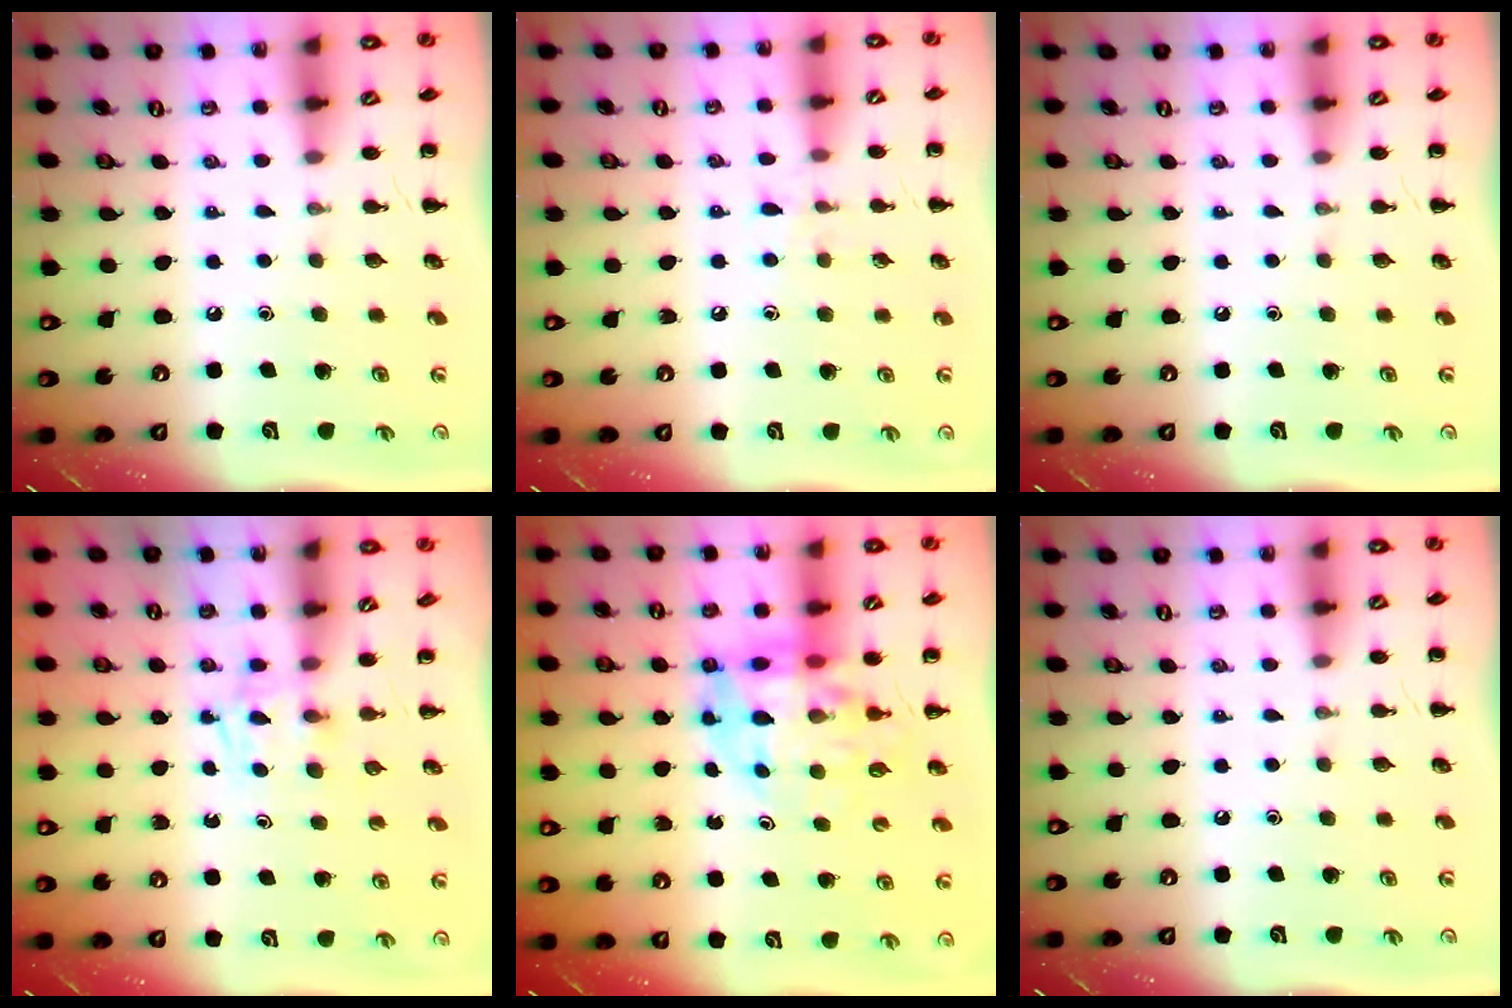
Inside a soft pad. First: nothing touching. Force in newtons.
{"total": 6.2, "press": 5.7, "slide": 2.4}
{"total": 0.0}
{"total": 2.7, "press": 2.4, "slide": 1.1}
{"total": 12.1, "press": 11.4, "slide": 3.8}
{"total": 0.0}